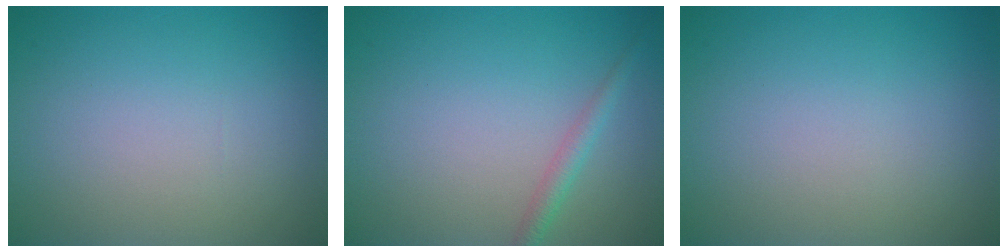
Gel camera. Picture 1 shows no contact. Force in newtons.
{"total": 1.5, "press": 1.5, "slide": 0.1}
{"total": 0.0}